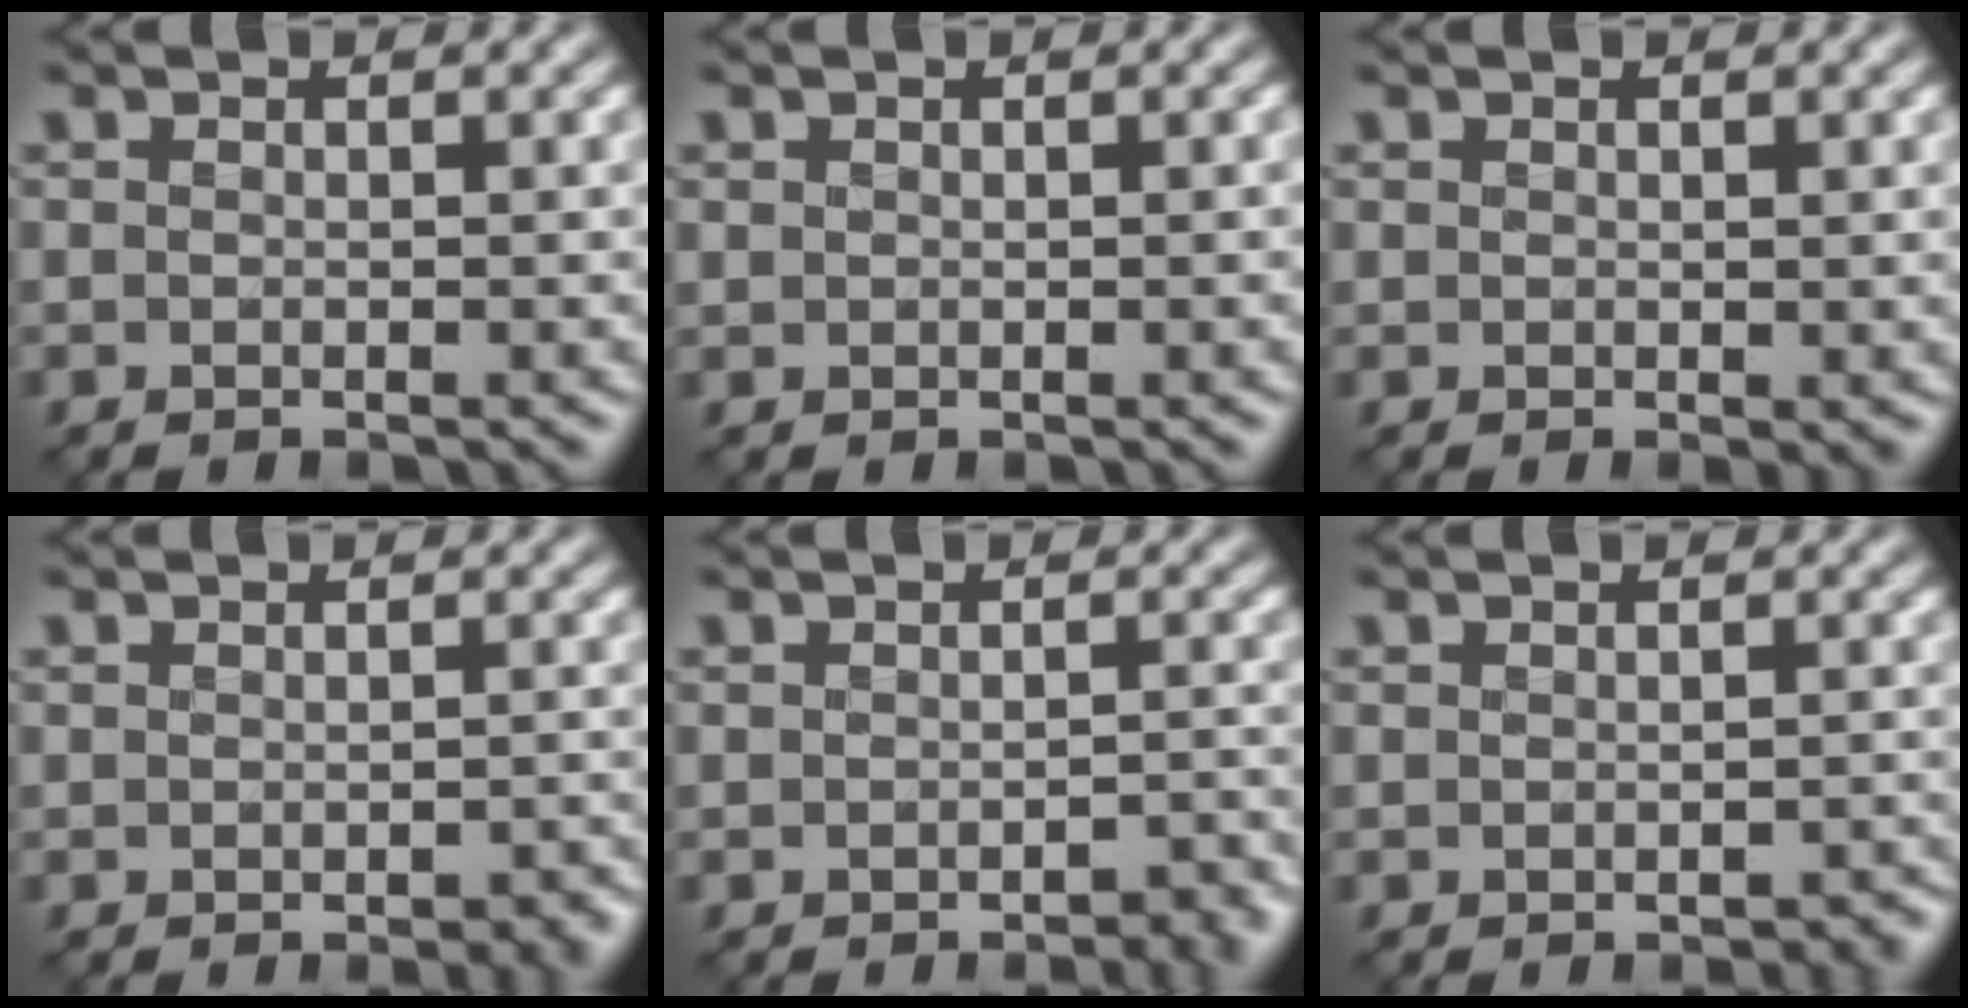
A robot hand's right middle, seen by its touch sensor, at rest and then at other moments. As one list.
[{"total": 0.6, "force": [0.3, 0.5, 0.2], "torque": [0.000, 0.003, 0.002]}, {"total": 0.8, "force": [0.3, 0.5, 0.5], "torque": [-0.003, 0.001, 0.003]}, {"total": 1.7, "force": [-0.5, 1.1, 1.1], "torque": [-0.012, -0.009, -0.003]}, {"total": 1.6, "force": [-1.1, 0.9, 0.8], "torque": [-0.007, 0.000, -0.013]}, {"total": 0.8, "force": [-0.4, 0.6, 0.2], "torque": [-0.002, -0.007, -0.006]}]